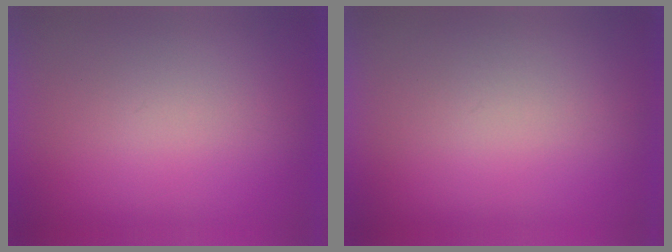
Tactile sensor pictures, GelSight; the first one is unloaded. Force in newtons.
{"total": 1.2}